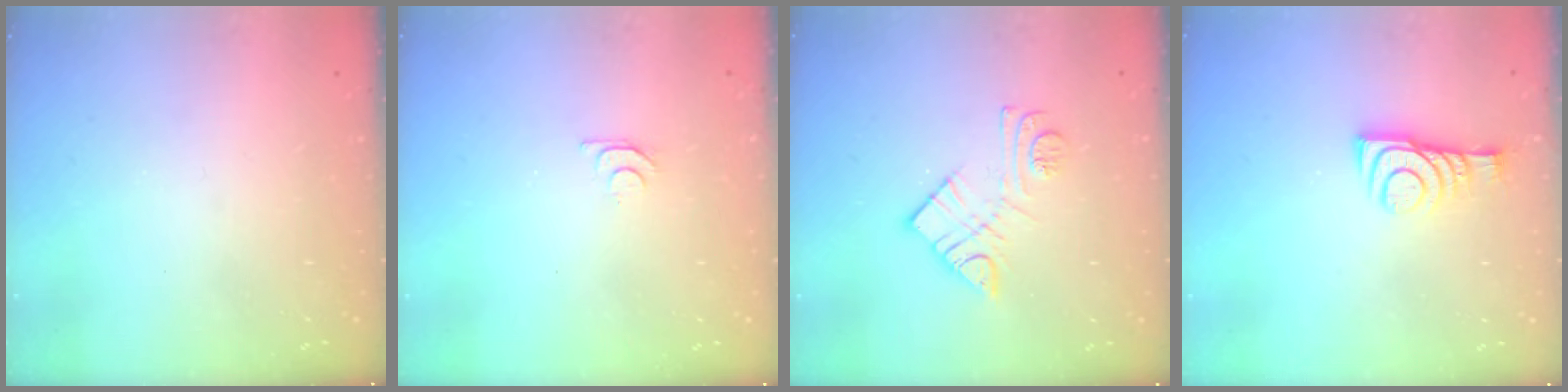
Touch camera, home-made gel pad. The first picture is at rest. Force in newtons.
{"total": 5.9, "press": 5.8, "slide": 0.6}
{"total": 10.5, "press": 10.5, "slide": 0.6}
{"total": 7.8, "press": 7.8, "slide": 0.7}